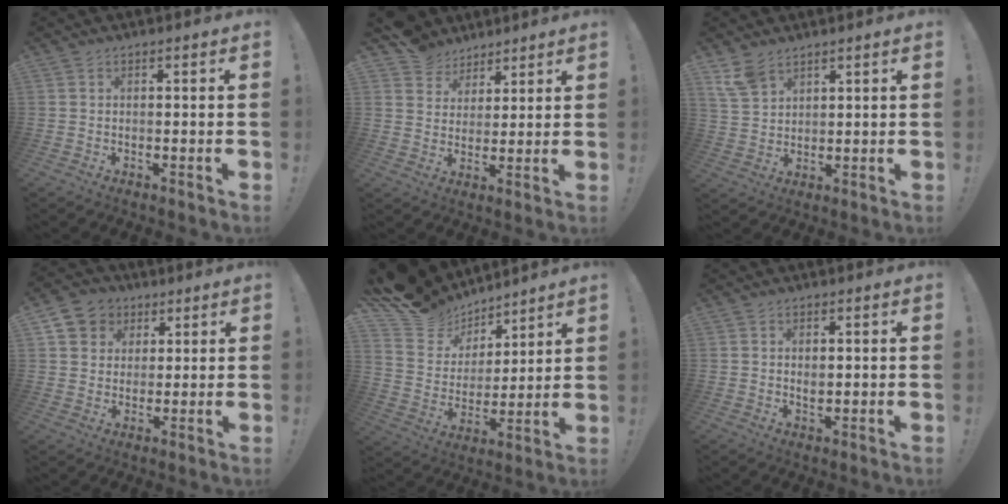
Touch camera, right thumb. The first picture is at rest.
{"total": 7.9, "force": [5.8, 5.4, 0.6], "torque": [-0.015, -0.044, 0.115]}
{"total": 7.0, "force": [5.0, 3.8, 3.2], "torque": [-0.065, -0.016, 0.100]}
{"total": 8.4, "force": [3.2, 7.5, 2.3], "torque": [-0.032, -0.013, 0.067]}
{"total": 12.8, "force": [9.6, 8.2, 2.1], "torque": [-0.053, -0.081, 0.187]}
{"total": 2.2, "force": [0.3, 1.4, 1.7], "torque": [-0.019, -0.002, 0.002]}